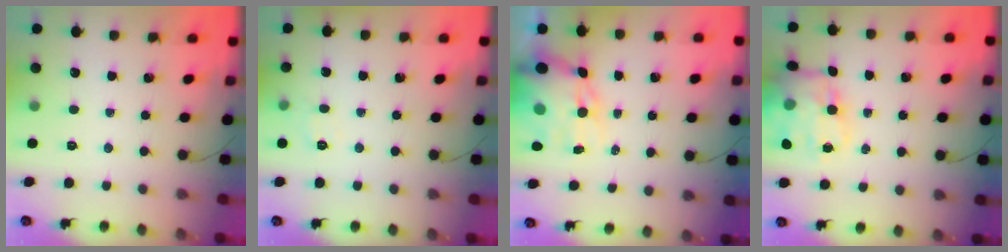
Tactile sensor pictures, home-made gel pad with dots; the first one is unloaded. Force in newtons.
{"total": 5.9, "press": 5.7, "slide": 1.3}
{"total": 12.9, "press": 12.6, "slide": 2.9}
{"total": 15.4, "press": 15.2, "slide": 2.7}